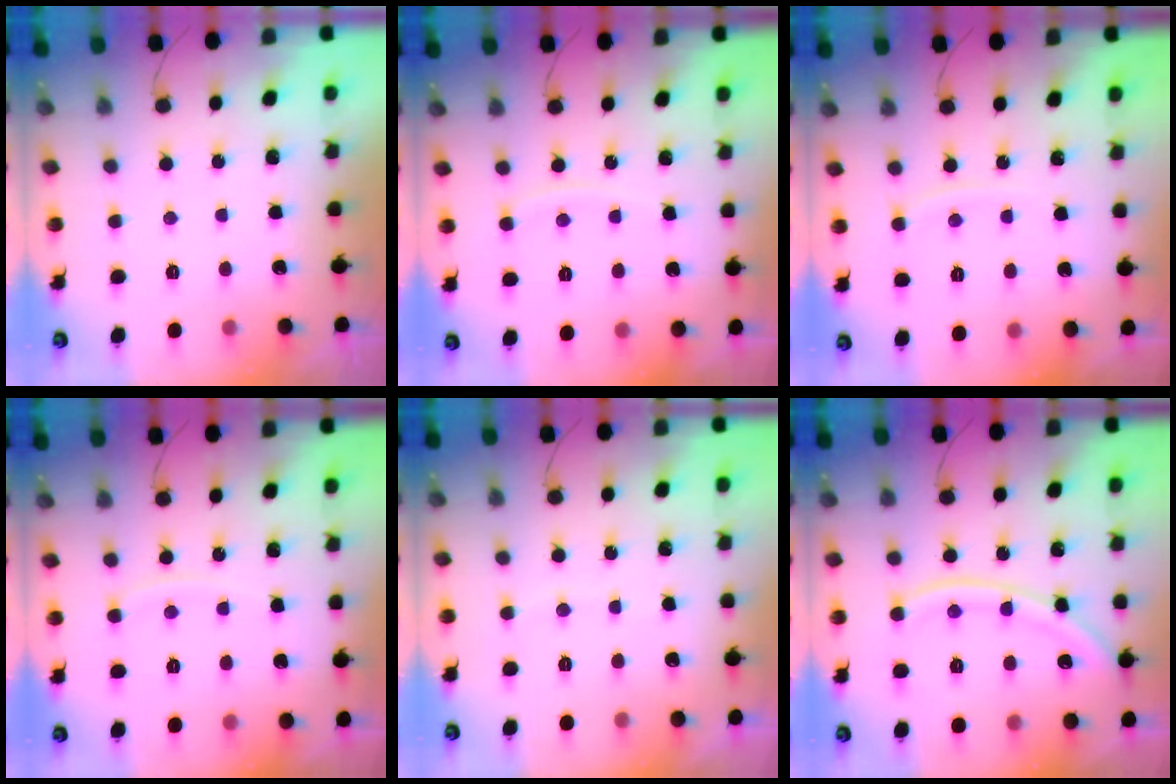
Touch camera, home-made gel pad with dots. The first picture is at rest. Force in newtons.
{"total": 4.3, "press": 4.3, "slide": 0.4}
{"total": 3.5, "press": 3.5, "slide": 0.5}
{"total": 4.3, "press": 4.3, "slide": 0.4}
{"total": 2.2, "press": 2.2, "slide": 0.3}
{"total": 11.9, "press": 11.8, "slide": 1.4}